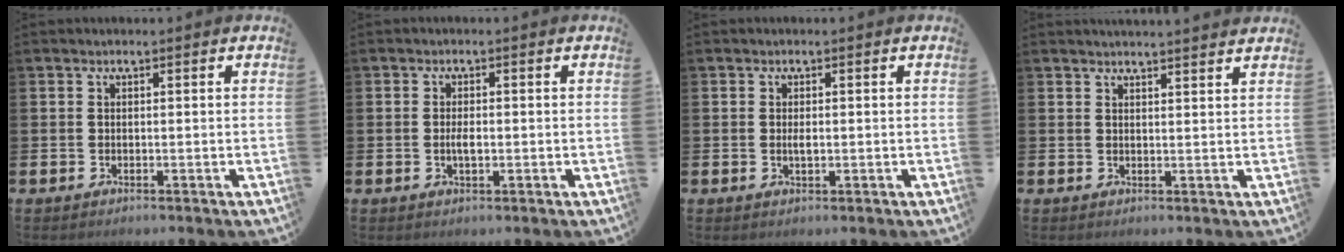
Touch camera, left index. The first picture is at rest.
{"total": 1.9, "force": [-0.1, 0.8, 1.7], "torque": [-0.025, -0.001, -0.005]}
{"total": 1.1, "force": [0.1, 0.5, 1.0], "torque": [-0.021, 0.003, 0.000]}
{"total": 2.5, "force": [2.5, -0.3, 0.0], "torque": [0.011, -0.019, 0.042]}